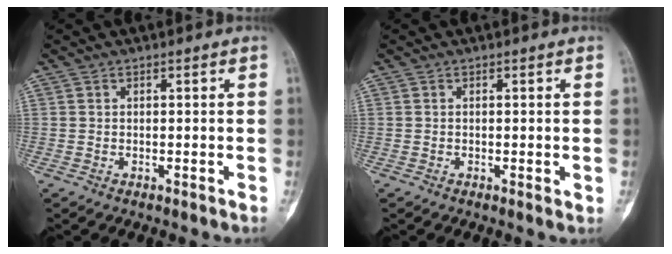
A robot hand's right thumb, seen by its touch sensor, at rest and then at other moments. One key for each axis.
{"total": 1.0, "fx": -0.1, "fy": 0.2, "fz": 0.9, "tx": -0.011, "ty": -0.004, "tz": 0.000}